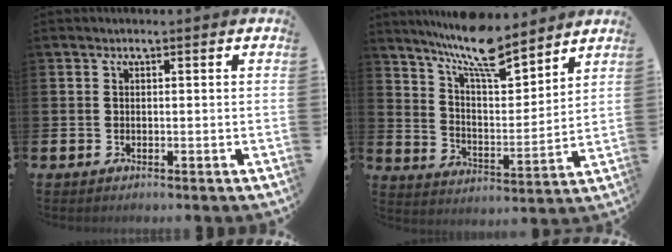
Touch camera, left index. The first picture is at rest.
{"total": 10.4, "force": [9.3, 1.8, 4.1], "torque": [-0.101, -0.061, 0.165]}